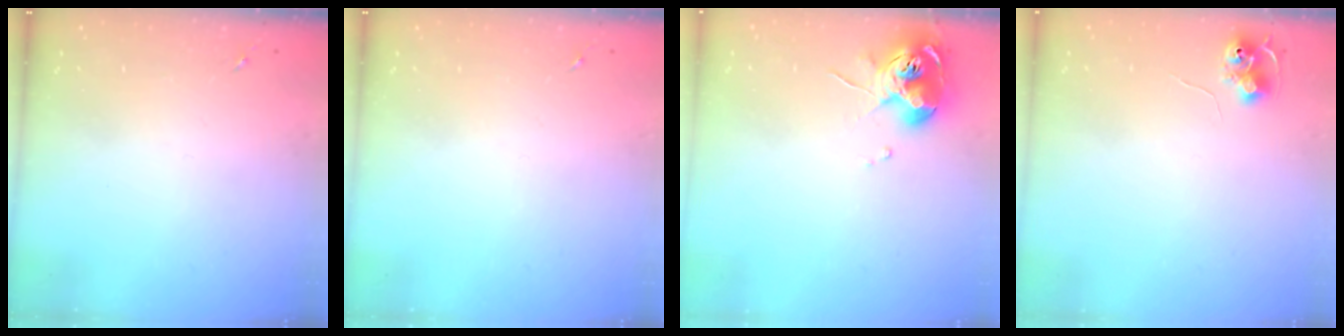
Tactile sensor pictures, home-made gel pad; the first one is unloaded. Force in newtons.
{"total": 0.0}
{"total": 10.4, "press": 10.3, "slide": 1.0}
{"total": 7.9, "press": 7.8, "slide": 0.9}